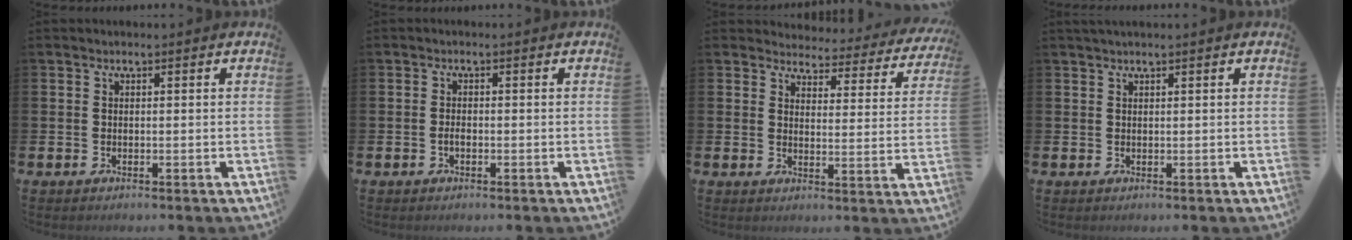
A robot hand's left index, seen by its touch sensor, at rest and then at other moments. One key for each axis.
{"total": 1.1, "fx": -0.4, "fy": 0.6, "fz": 0.8, "tx": -0.015, "ty": 0.001, "tz": -0.009}
{"total": 3.7, "fx": 3.6, "fy": 1.1, "fz": 0.5, "tx": -0.018, "ty": -0.039, "tz": 0.054}
{"total": 0.8, "fx": 0.6, "fy": -0.1, "fz": 0.4, "tx": -0.014, "ty": 0.004, "tz": 0.013}